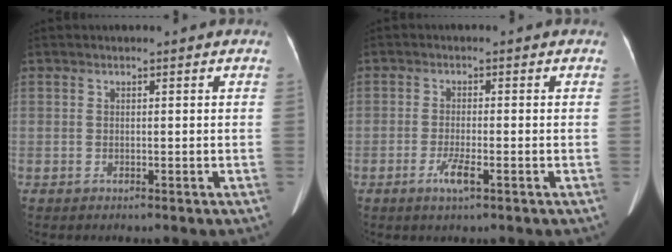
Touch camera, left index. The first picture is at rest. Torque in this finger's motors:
{"motor_torque": [0.08, -0.12, 0.07, 0.01]}